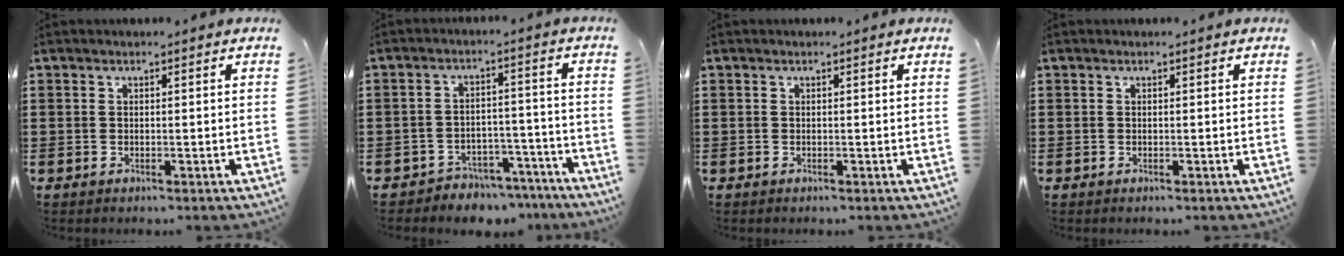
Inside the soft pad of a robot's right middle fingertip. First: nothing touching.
{"total": 4.5, "force": [-4.4, 1.0, 0.2], "torque": [-0.008, 0.009, -0.091]}
{"total": 0.0}
{"total": 0.0}